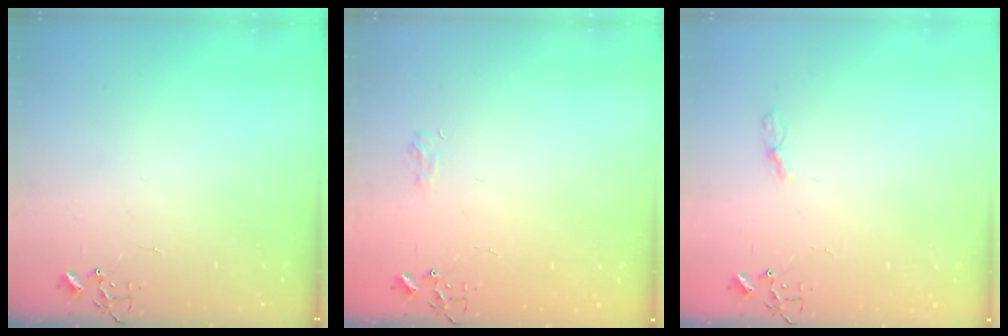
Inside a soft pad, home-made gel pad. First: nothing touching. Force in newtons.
{"total": 6.1, "press": 6.1, "slide": 0.8}
{"total": 4.4, "press": 4.4, "slide": 0.6}